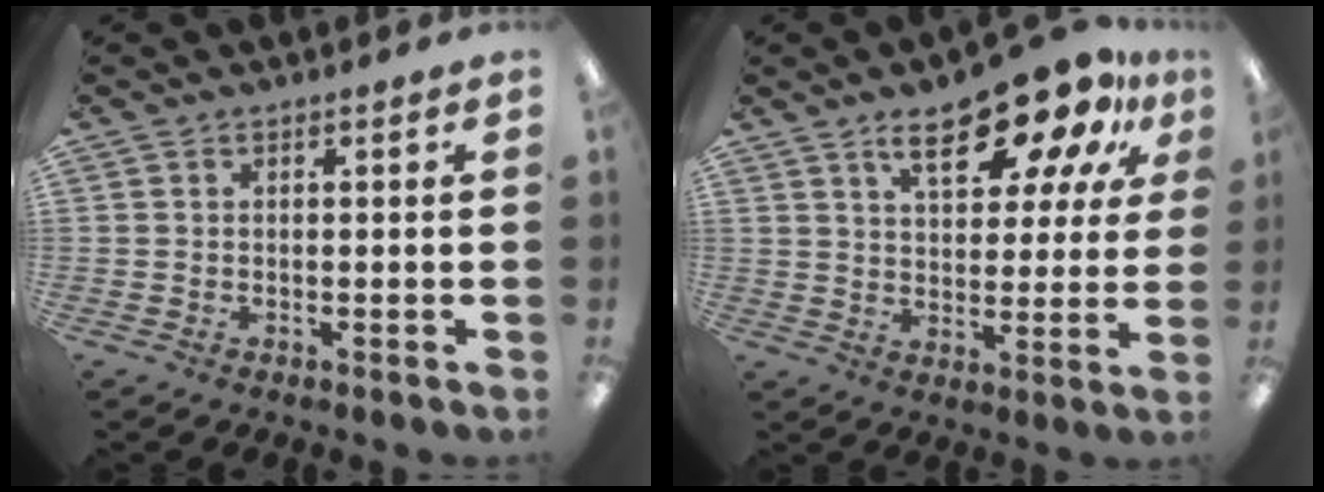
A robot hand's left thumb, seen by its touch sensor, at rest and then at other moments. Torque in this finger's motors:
{"motor_torque": [0.36, 0.42, 0.30, 0.06, 0.09]}